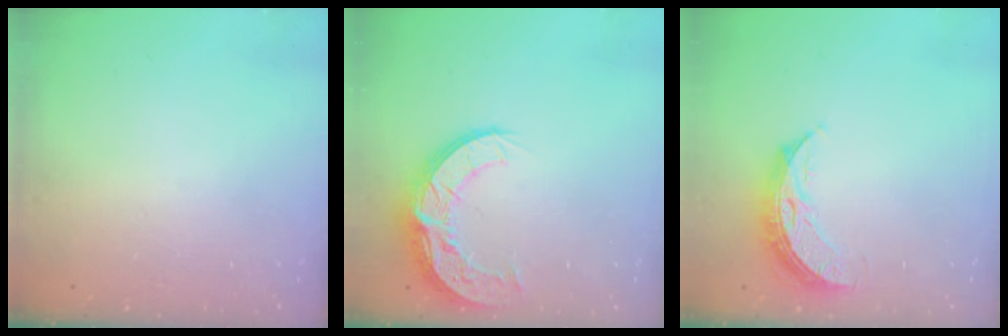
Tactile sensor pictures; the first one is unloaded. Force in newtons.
{"total": 12.0, "press": 11.9, "slide": 0.8}
{"total": 9.3, "press": 9.3, "slide": 0.0}